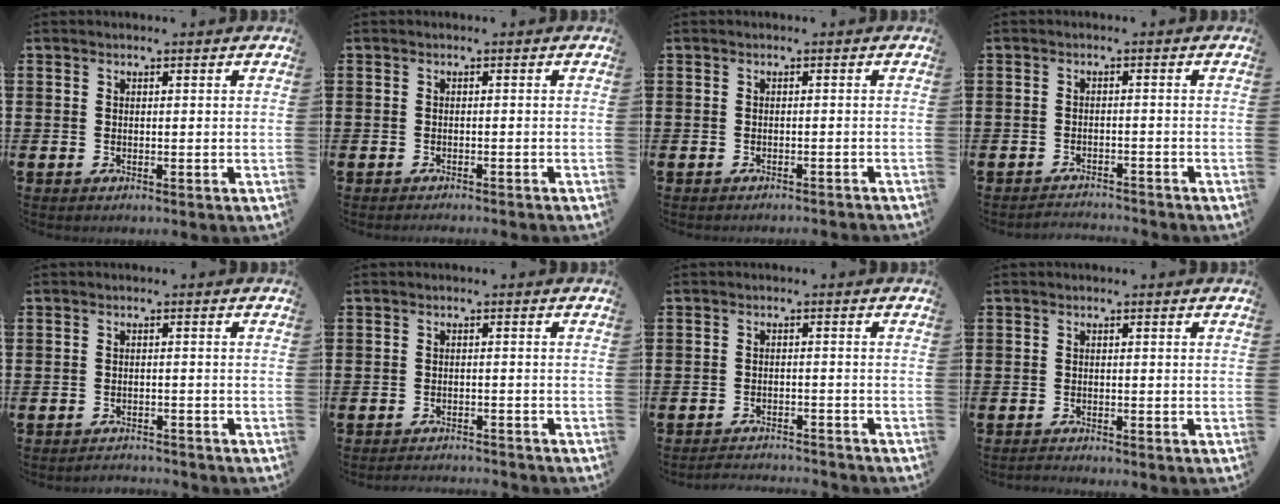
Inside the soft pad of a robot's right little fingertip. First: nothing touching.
{"total": 0.6, "force": [-0.6, -0.1, 0.0], "torque": [0.000, -0.001, -0.013]}
{"total": 0.7, "force": [-0.7, -0.1, 0.0], "torque": [0.001, 0.000, -0.015]}
{"total": 1.7, "force": [-1.7, -0.1, -0.2], "torque": [-0.002, 0.005, -0.037]}
{"total": 1.3, "force": [-1.3, 0.0, -0.1], "torque": [-0.002, 0.003, -0.028]}
{"total": 1.5, "force": [-1.5, 0.0, -0.1], "torque": [-0.003, 0.004, -0.031]}
{"total": 2.0, "force": [-2.0, -0.1, -0.1], "torque": [-0.003, 0.005, -0.042]}
{"total": 0.6, "force": [-0.6, 0.0, 0.0], "torque": [-0.001, -0.002, -0.011]}